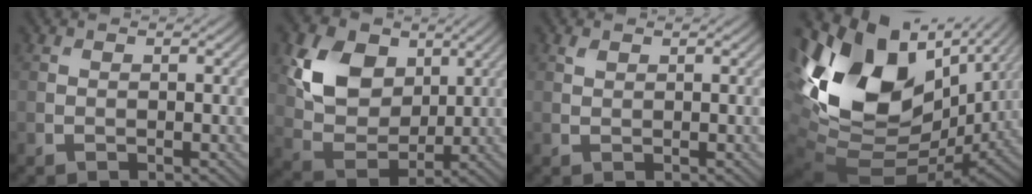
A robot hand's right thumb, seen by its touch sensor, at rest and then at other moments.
{"total": 10.3, "force": [3.8, 7.5, 6.0], "torque": [-0.141, -0.002, 0.067]}
{"total": 0.7, "force": [0.5, 0.3, 0.4], "torque": [-0.012, 0.000, 0.013]}
{"total": 19.1, "force": [4.7, 12.4, 13.8], "torque": [-0.318, -0.019, 0.102]}